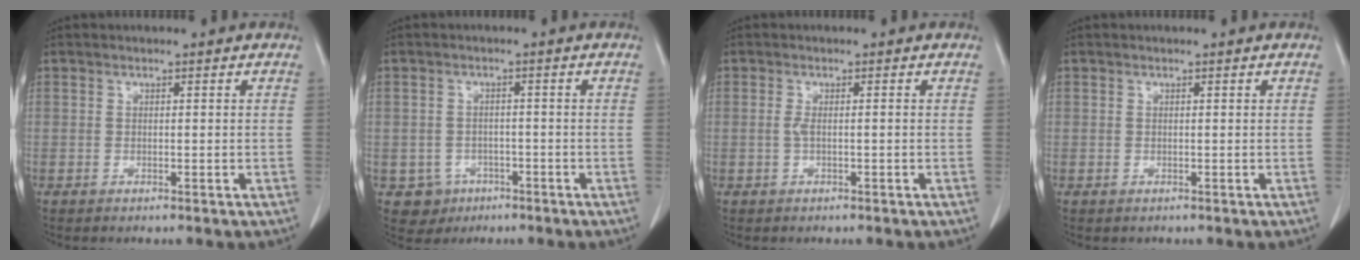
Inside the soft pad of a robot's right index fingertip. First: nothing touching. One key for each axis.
{"total": 4.3, "fx": -1.8, "fy": 3.9, "fz": 0.1, "tx": 0.001, "ty": 0.013, "tz": -0.020}
{"total": 1.3, "fx": -0.2, "fy": 0.2, "fz": 1.3, "tx": -0.026, "ty": -0.001, "tz": -0.003}
{"total": 0.5, "fx": 0.0, "fy": 0.5, "fz": 0.0, "tx": 0.006, "ty": 0.005, "tz": -0.004}